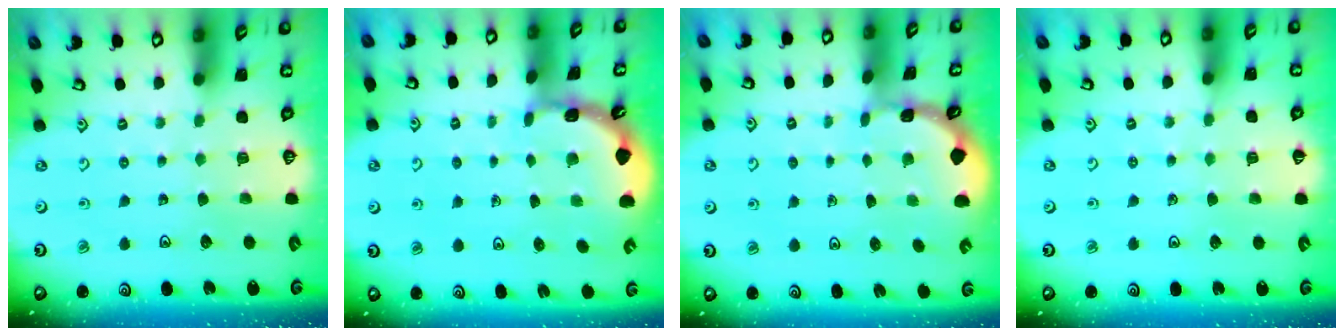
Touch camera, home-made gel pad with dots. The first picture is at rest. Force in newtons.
{"total": 1.6, "press": 1.6, "slide": 0.1}
{"total": 0.7, "press": 0.6, "slide": 0.1}
{"total": 2.0, "press": 2.0, "slide": 0.3}